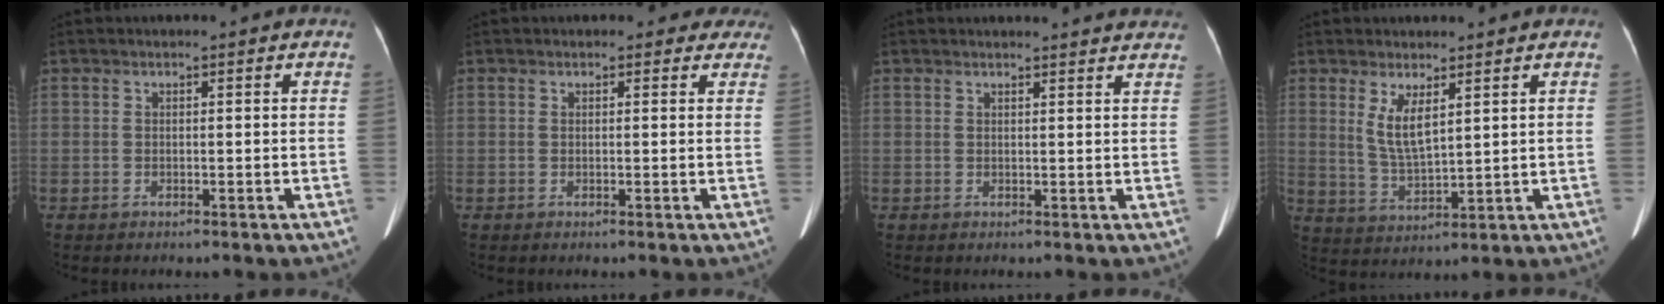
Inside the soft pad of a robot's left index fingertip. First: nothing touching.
{"total": 3.2, "force": [2.5, 2.0, 0.0], "torque": [0.020, -0.006, 0.007]}
{"total": 7.7, "force": [7.6, 0.6, 1.5], "torque": [-0.007, 0.003, 0.063]}
{"total": 5.1, "force": [2.4, 1.3, 4.3], "torque": [-0.093, -0.011, 0.058]}